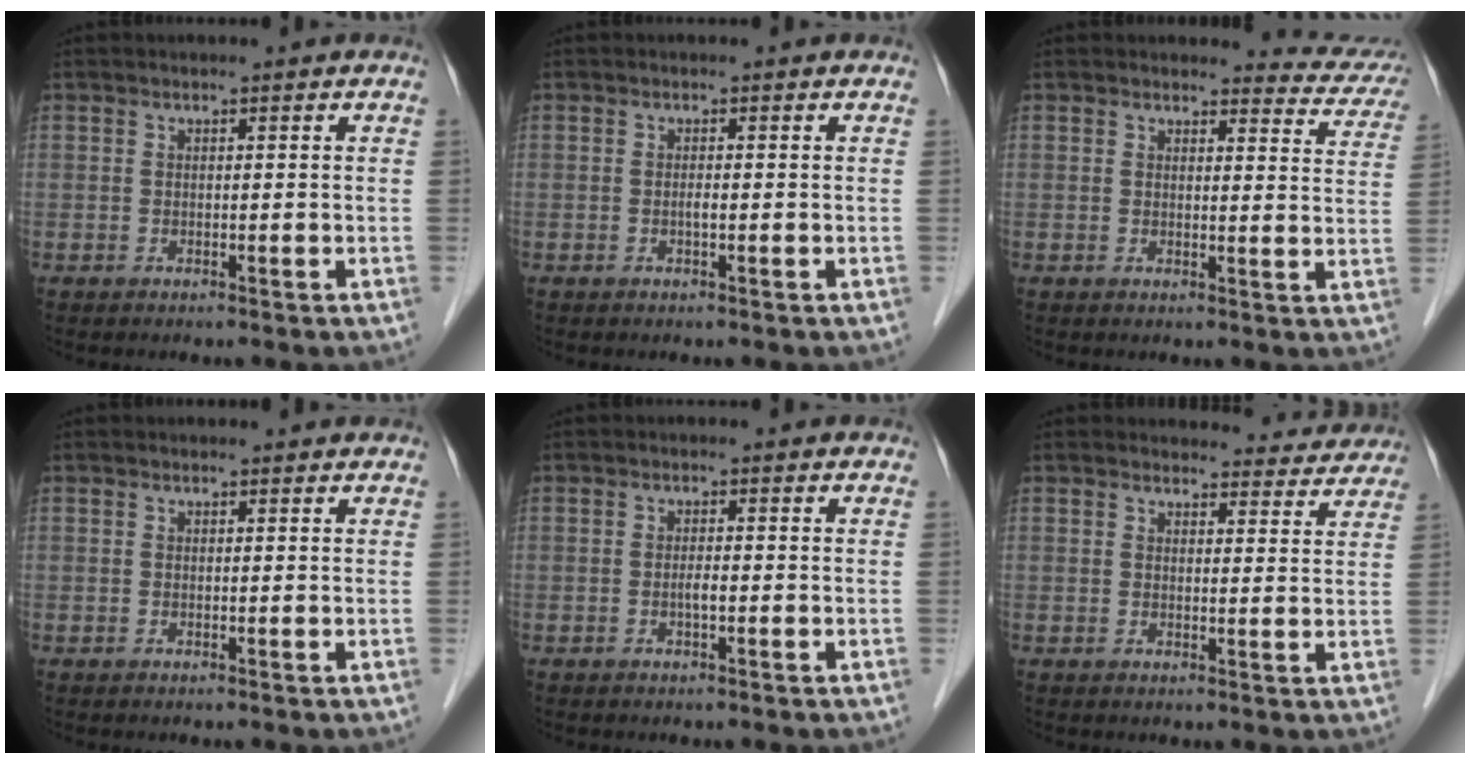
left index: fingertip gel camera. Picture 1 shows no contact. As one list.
[{"total": 0.7, "force": [-0.5, 0.1, 0.5], "torque": [-0.009, -0.003, -0.011]}, {"total": 6.8, "force": [6.6, 1.5, -0.3], "torque": [0.024, -0.038, 0.045]}, {"total": 1.2, "force": [1.2, 0.3, 0.3], "torque": [-0.011, 0.005, 0.008]}, {"total": 1.2, "force": [-0.7, 0.2, 1.0], "torque": [-0.020, -0.002, -0.014]}, {"total": 8.6, "force": [8.3, 2.4, 0.3], "torque": [0.032, -0.009, 0.070]}]